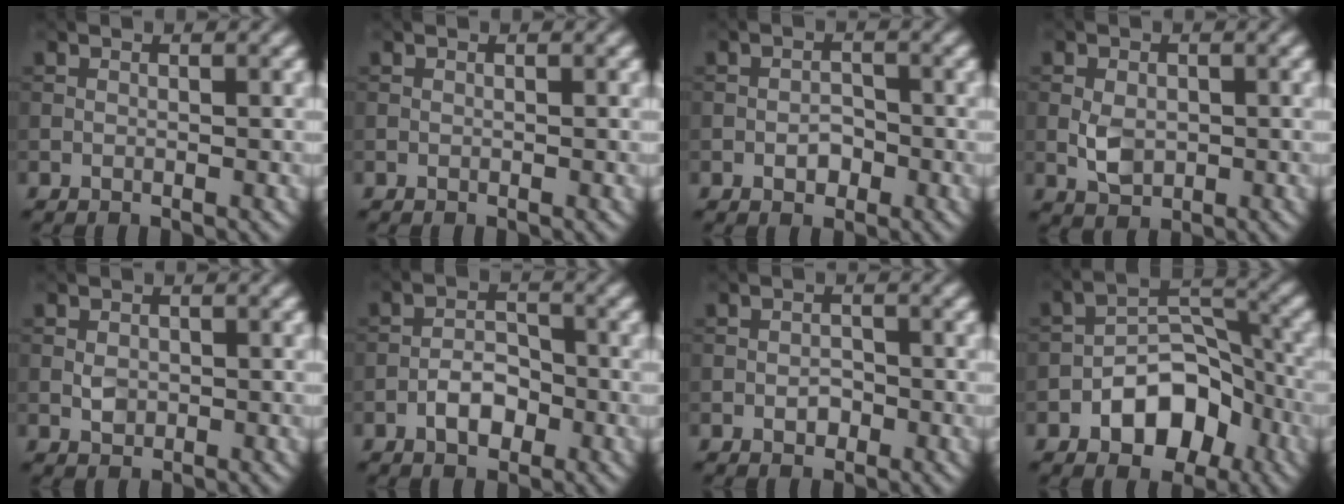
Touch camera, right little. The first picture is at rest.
{"total": 0.0}
{"total": 1.7, "force": [-0.7, 1.1, 1.1], "torque": [-0.018, 0.003, -0.016]}
{"total": 2.7, "force": [-0.3, 2.0, 1.9], "torque": [-0.036, -0.002, -0.007]}
{"total": 1.5, "force": [-0.2, 1.2, 0.9], "torque": [-0.017, 0.000, -0.005]}
{"total": 3.1, "force": [-1.5, 1.7, 2.1], "torque": [-0.030, 0.009, -0.030]}
{"total": 1.3, "force": [-0.5, 0.9, 0.9], "torque": [-0.014, 0.002, -0.013]}
{"total": 7.2, "force": [-3.3, 4.4, 4.6], "torque": [-0.055, 0.007, -0.060]}